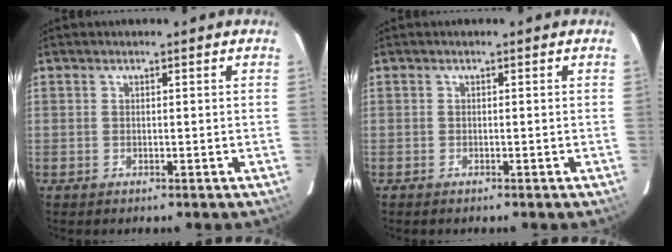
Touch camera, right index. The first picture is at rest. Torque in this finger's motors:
{"motor_torque": [0.03, -0.04, 0.07, 0.00]}